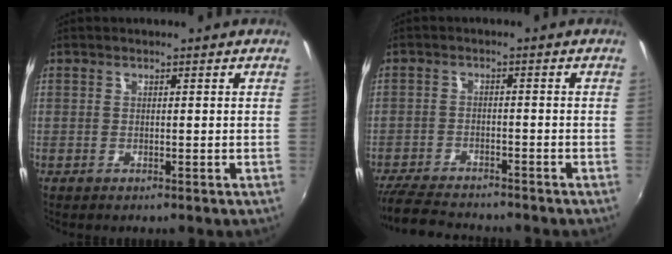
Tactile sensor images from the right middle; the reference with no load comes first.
{"total": 9.3, "force": [-8.5, 1.9, 3.2], "torque": [-0.093, -0.013, -0.144]}